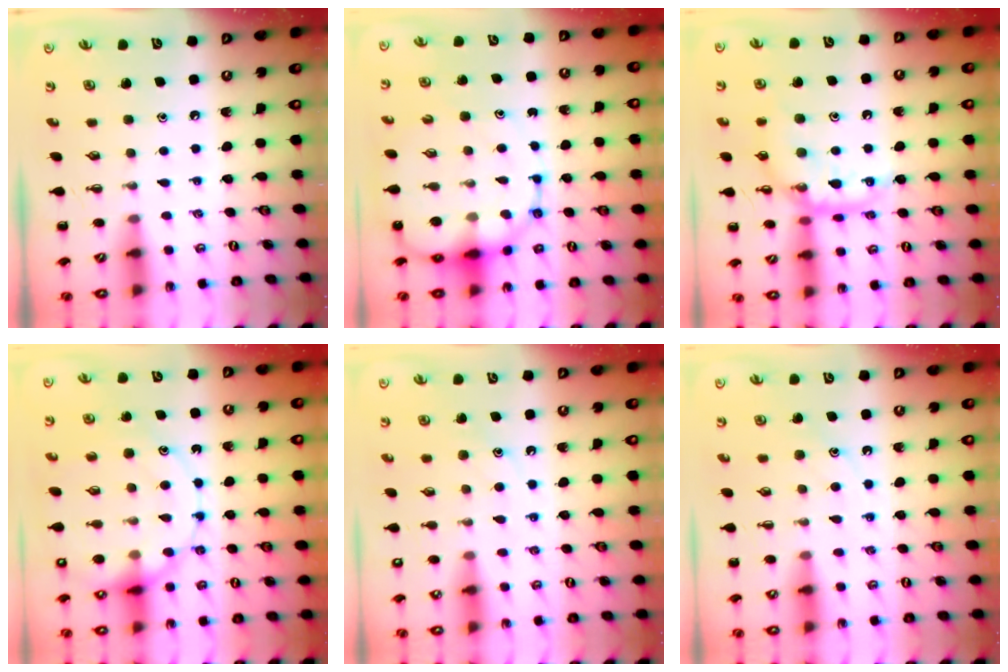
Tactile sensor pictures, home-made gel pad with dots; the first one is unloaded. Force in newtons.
{"total": 15.1, "press": 14.6, "slide": 3.9}
{"total": 14.8, "press": 14.7, "slide": 1.3}
{"total": 18.5, "press": 18.3, "slide": 2.5}
{"total": 10.3, "press": 10.2, "slide": 1.4}
{"total": 10.6, "press": 10.5, "slide": 1.3}